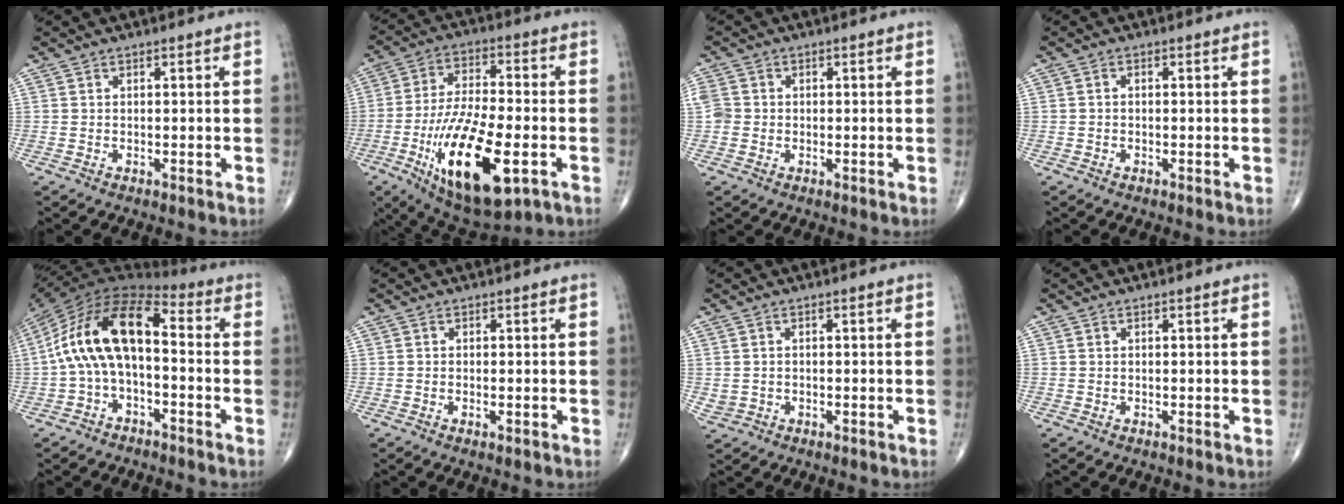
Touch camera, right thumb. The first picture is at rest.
{"total": 21.5, "force": [-7.1, 8.2, 18.6], "torque": [-0.348, 0.002, -0.110]}
{"total": 3.6, "force": [-0.1, 3.2, 1.6], "torque": [-0.031, 0.010, -0.001]}
{"total": 0.6, "force": [-0.1, 0.4, 0.4], "torque": [-0.006, 0.001, -0.007]}
{"total": 15.5, "force": [-0.7, 7.9, 13.3], "torque": [-0.244, 0.054, -0.025]}
{"total": 0.9, "force": [-0.3, 0.3, 0.8], "torque": [-0.016, -0.002, -0.005]}
{"total": 1.8, "force": [-0.2, 1.7, 0.7], "torque": [-0.012, 0.006, 0.002]}
{"total": 0.0}